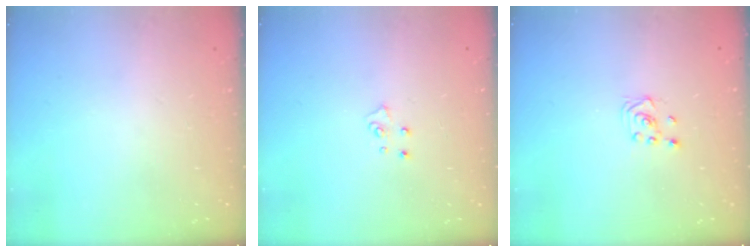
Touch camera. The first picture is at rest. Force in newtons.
{"total": 5.1, "press": 5.1, "slide": 0.4}
{"total": 2.3, "press": 2.2, "slide": 0.8}